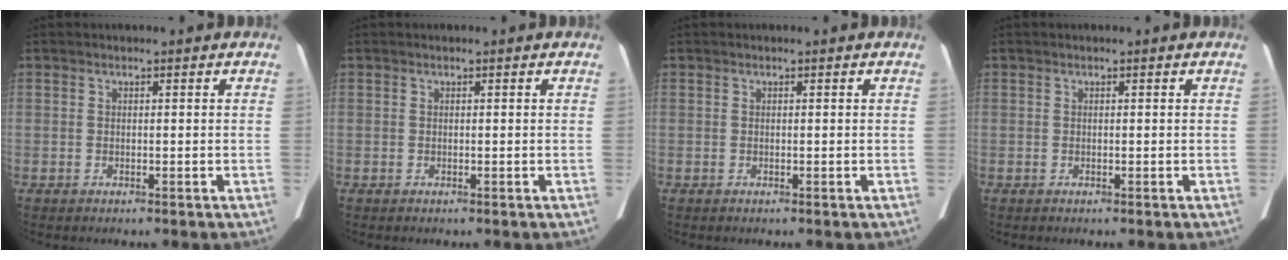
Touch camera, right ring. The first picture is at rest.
{"total": 0.0}
{"total": 0.0}
{"total": 0.0}